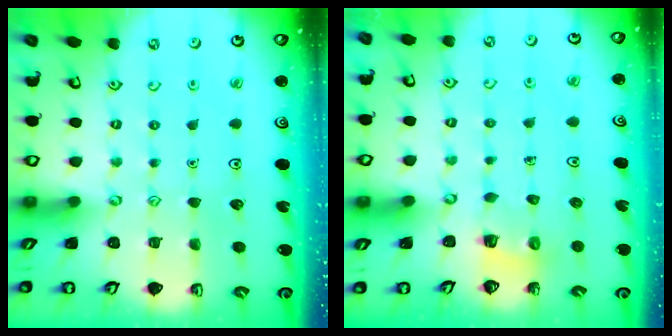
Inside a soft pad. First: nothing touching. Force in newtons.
{"total": 2.6, "press": 2.6, "slide": 0.3}